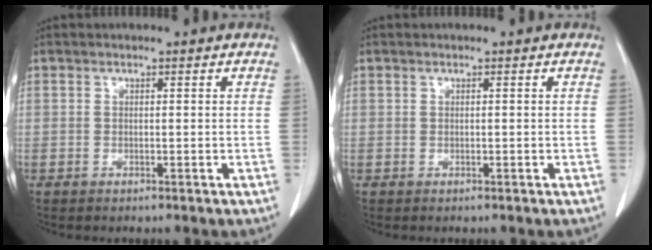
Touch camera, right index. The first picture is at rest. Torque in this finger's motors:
{"motor_torque": [0.00, 0.00, 0.00, 0.00]}